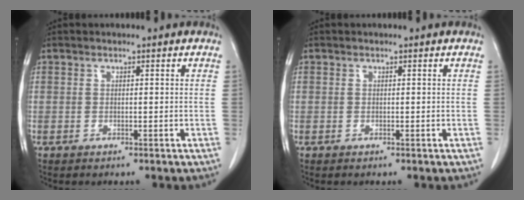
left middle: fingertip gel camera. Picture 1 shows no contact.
{"total": 0.0}